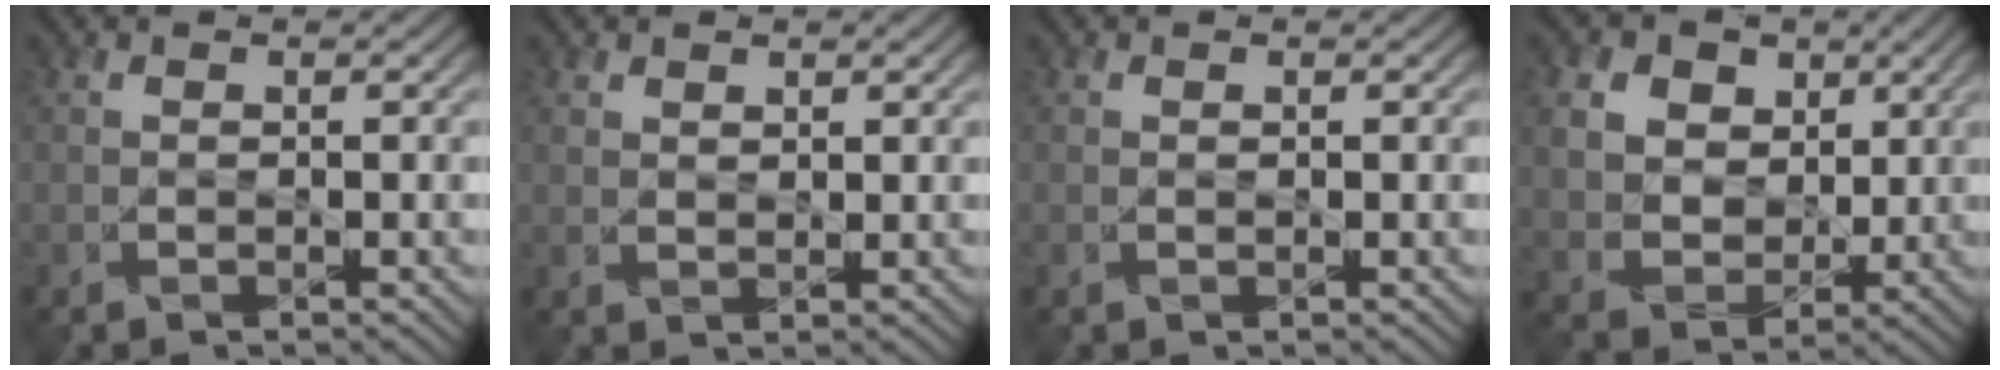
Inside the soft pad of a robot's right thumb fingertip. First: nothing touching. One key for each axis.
{"total": 1.4, "fx": 1.1, "fy": 0.7, "fz": 0.6, "tx": -0.016, "ty": -0.005, "tz": 0.025}
{"total": 0.0}
{"total": 11.7, "fx": 4.4, "fy": 9.3, "fz": 5.7, "tx": -0.156, "ty": 0.016, "tz": 0.090}